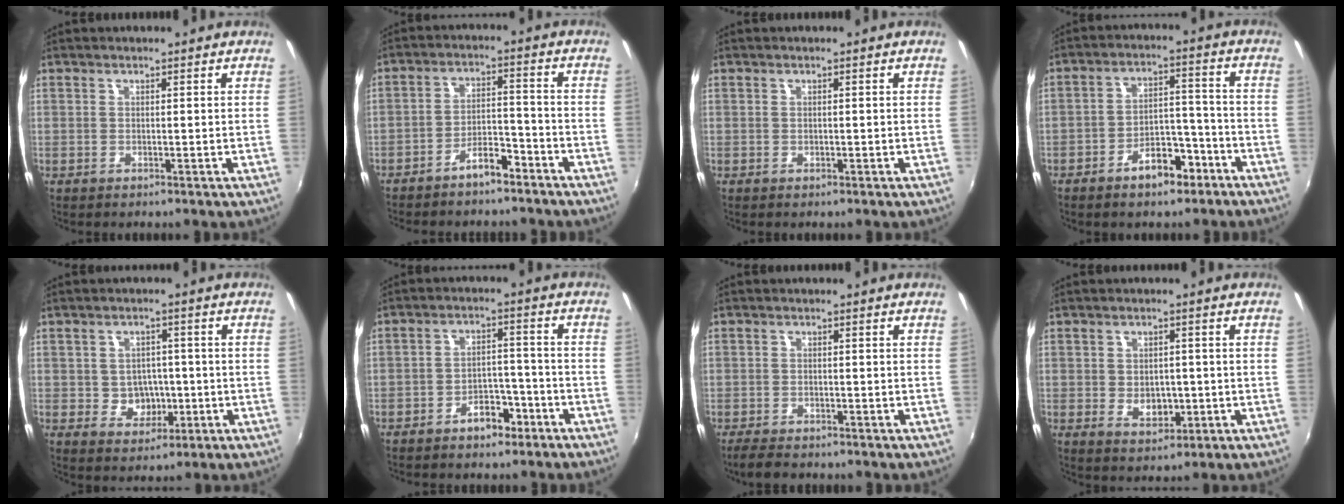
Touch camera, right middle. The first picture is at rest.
{"total": 6.8, "force": [-5.6, 2.3, 3.1], "torque": [-0.068, 0.025, -0.085]}
{"total": 0.0}
{"total": 8.3, "force": [-5.7, 4.2, 4.4], "torque": [-0.074, 0.032, -0.071]}
{"total": 5.4, "force": [-0.9, 4.9, 2.2], "torque": [-0.044, 0.011, 0.000]}
{"total": 6.3, "force": [-4.5, 3.5, 2.7], "torque": [-0.053, 0.026, -0.054]}
{"total": 3.8, "force": [-3.3, 1.4, 1.3], "torque": [-0.042, -0.007, -0.060]}
{"total": 4.9, "force": [-1.0, 3.5, 3.2], "torque": [-0.055, -0.004, -0.009]}